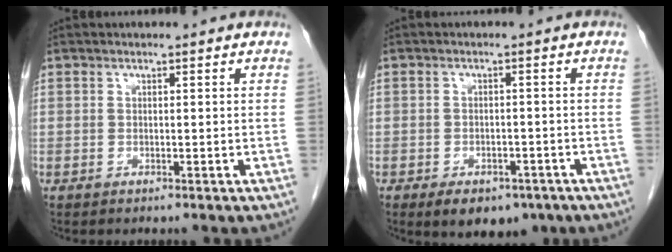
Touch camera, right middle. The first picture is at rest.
{"total": 8.0, "force": [-5.3, 4.5, 3.9], "torque": [-0.046, 0.004, -0.070]}